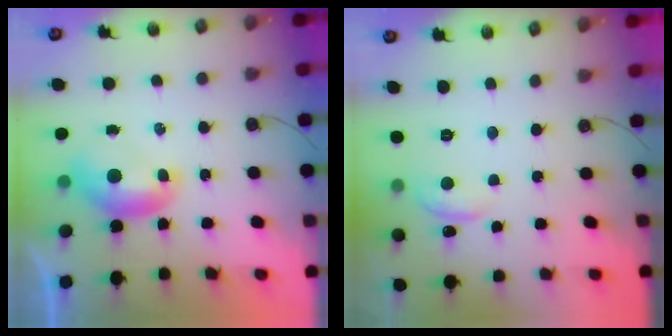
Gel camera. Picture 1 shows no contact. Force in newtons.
{"total": 1.8, "press": 1.6, "slide": 0.8}